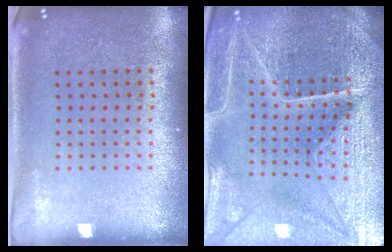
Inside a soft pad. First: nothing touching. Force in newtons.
{"total": 5.7, "press": 5.2, "slide": 2.2}